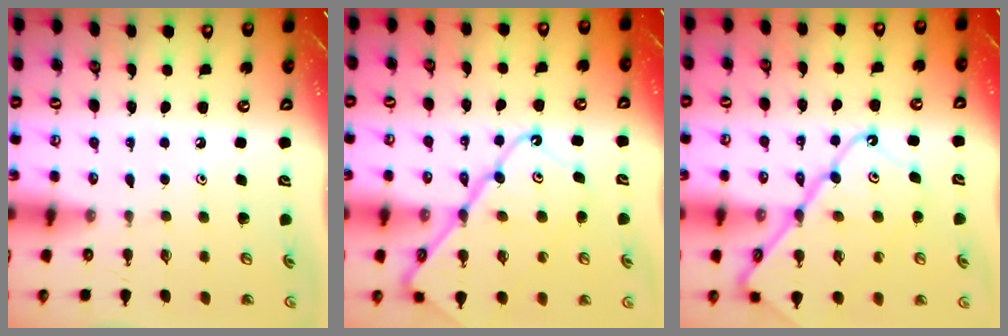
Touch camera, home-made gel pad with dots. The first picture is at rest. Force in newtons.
{"total": 19.3, "press": 19.2, "slide": 2.0}
{"total": 19.3, "press": 19.2, "slide": 2.0}